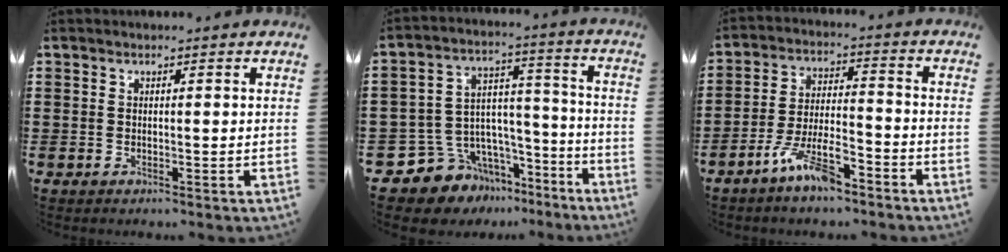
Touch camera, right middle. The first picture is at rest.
{"total": 8.1, "force": [-6.1, 5.3, 0.4], "torque": [-0.035, 0.002, -0.111]}
{"total": 8.1, "force": [-5.7, 2.1, 5.4], "torque": [-0.119, 0.001, -0.108]}